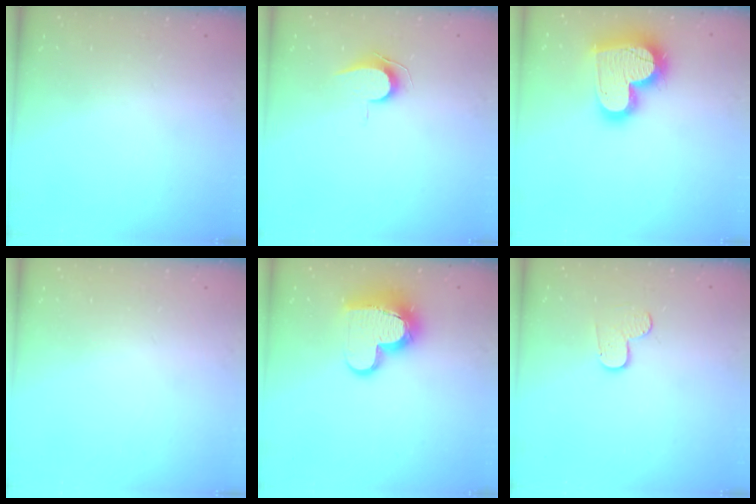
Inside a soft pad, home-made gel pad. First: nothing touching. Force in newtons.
{"total": 6.9, "press": 6.8, "slide": 0.7}
{"total": 20.1, "press": 20.1, "slide": 1.7}
{"total": 0.0}
{"total": 12.7, "press": 12.7, "slide": 1.4}
{"total": 4.1, "press": 4.1, "slide": 0.3}